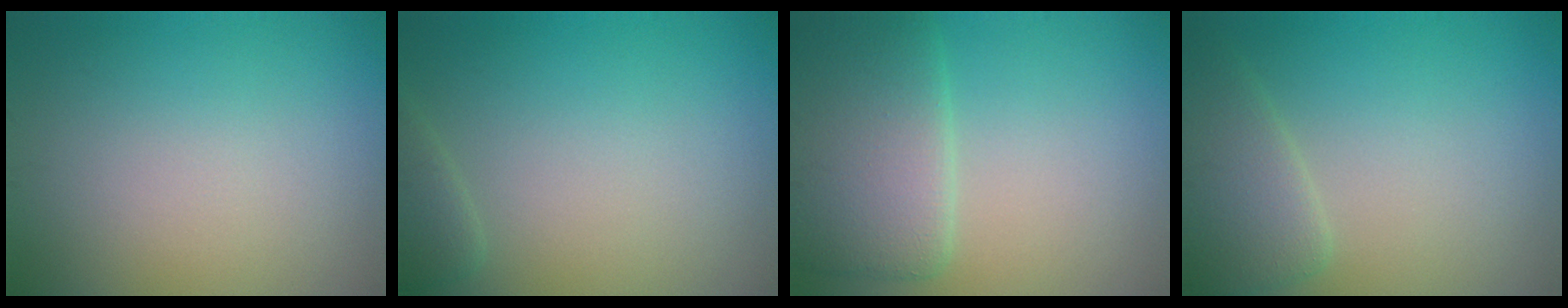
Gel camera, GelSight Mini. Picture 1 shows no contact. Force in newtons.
{"total": 1.5, "press": 1.5, "slide": 0.1}
{"total": 6.8, "press": 6.8, "slide": 0.1}
{"total": 3.2, "press": 3.2, "slide": 0.3}